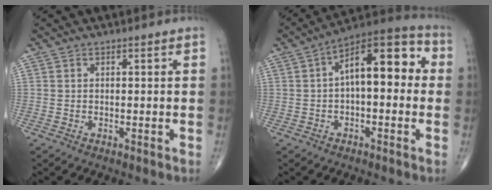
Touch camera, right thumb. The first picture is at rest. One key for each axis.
{"total": 14.4, "fx": 1.5, "fy": 6.8, "fz": 12.6, "tx": -0.162, "ty": 0.044, "tz": 0.013}